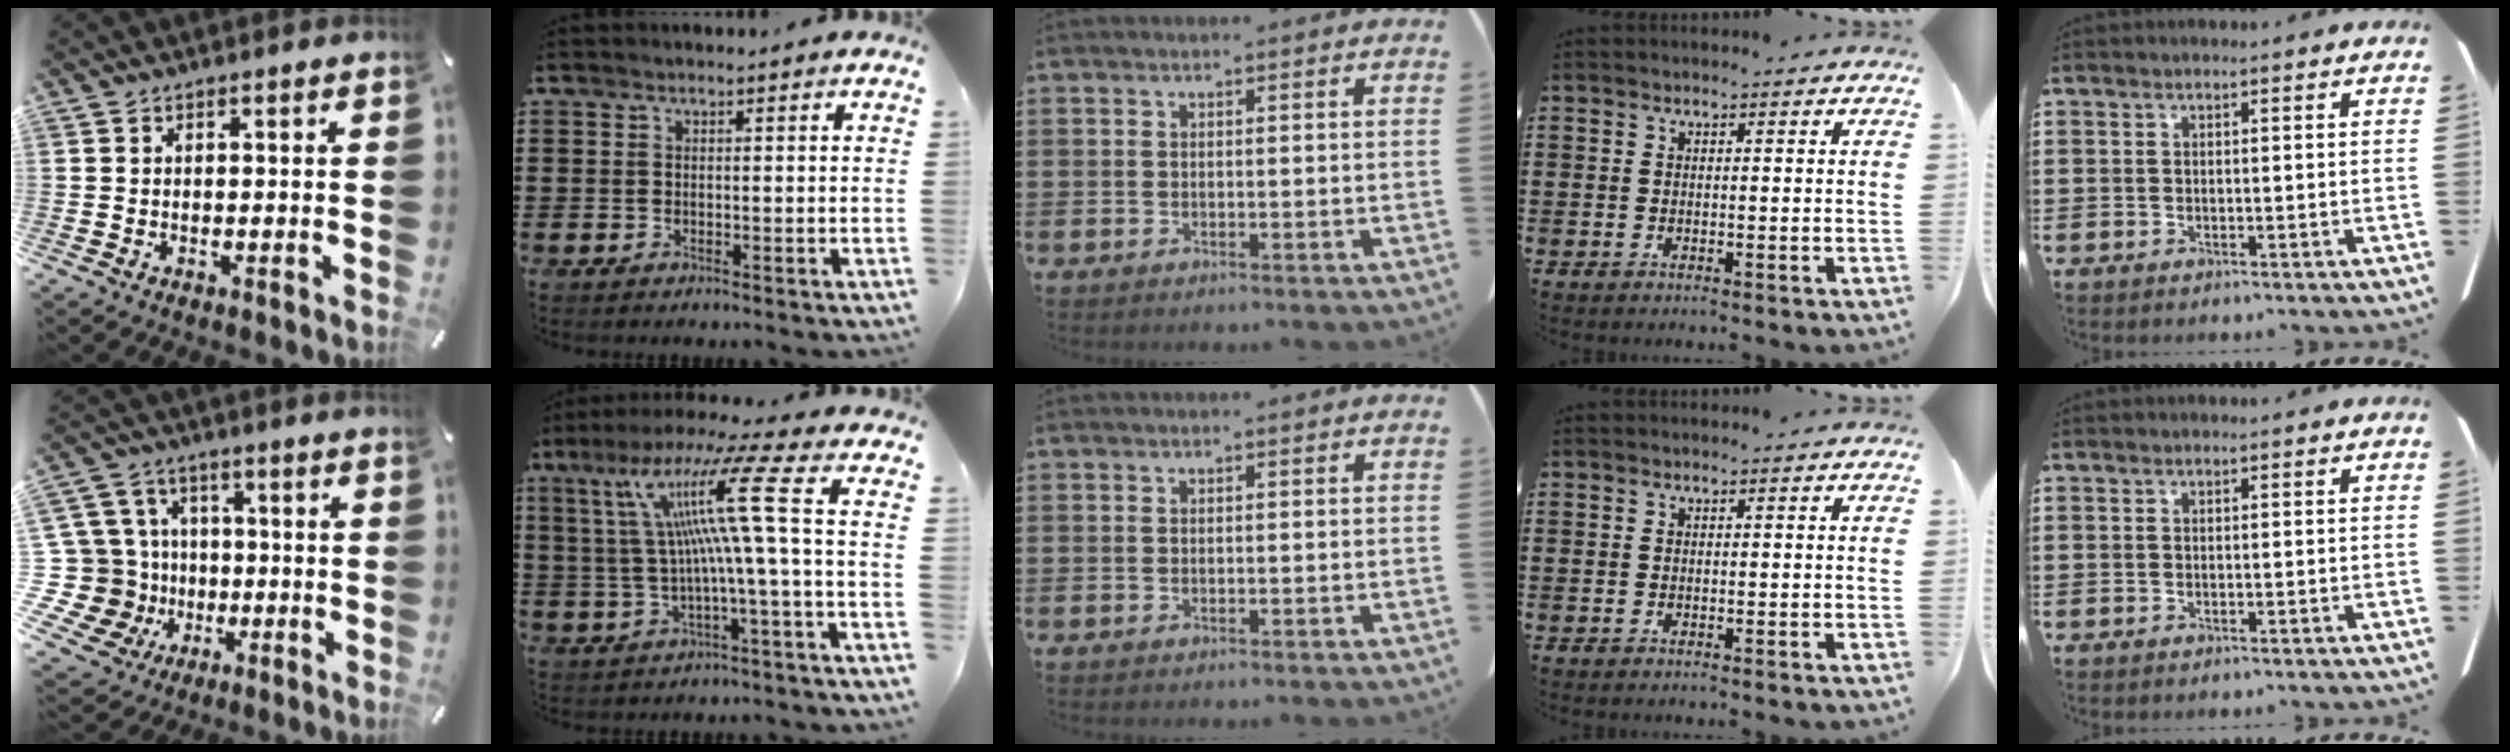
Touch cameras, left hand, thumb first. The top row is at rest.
{"thumb": {"total": 17.7, "force": [-2.6, 16.2, 6.6], "torque": [-0.151, 0.013, -0.029]}, "index": {"total": 12.9, "force": [2.0, -0.6, 12.7], "torque": [-0.257, -0.007, 0.014]}}